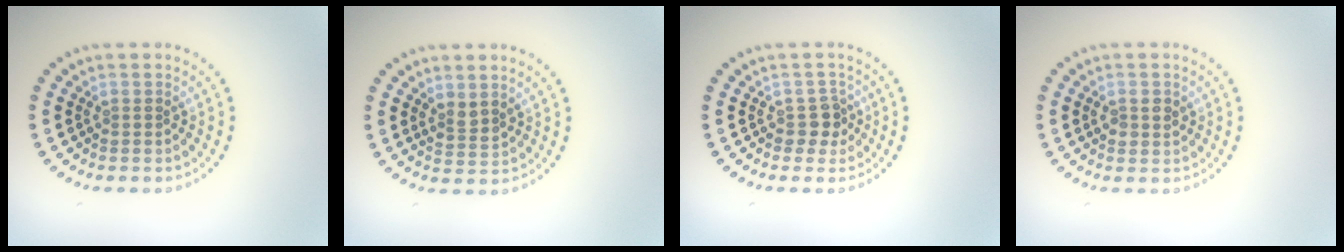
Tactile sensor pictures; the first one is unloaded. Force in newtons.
{"total": 1.6, "press": 1.3, "slide": 1.0}
{"total": 1.9, "press": 1.6, "slide": 1.0}
{"total": 1.5, "press": 1.5, "slide": 0.2}